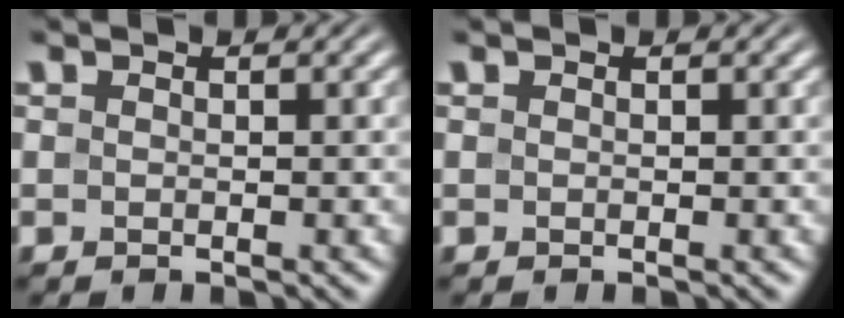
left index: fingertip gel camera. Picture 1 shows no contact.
{"total": 0.0}